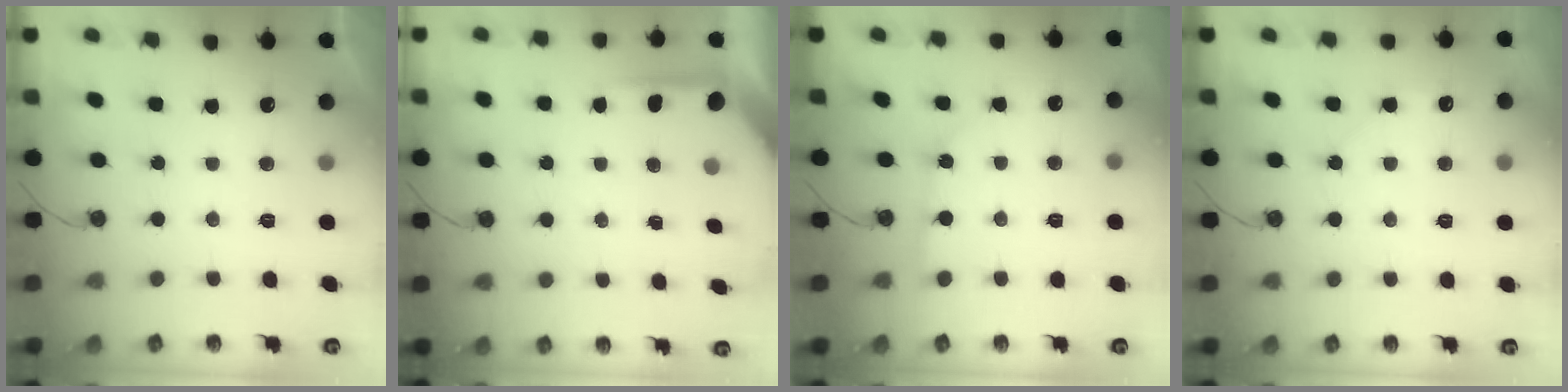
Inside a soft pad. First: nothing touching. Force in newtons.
{"total": 4.5, "press": 4.5, "slide": 0.2}
{"total": 2.2, "press": 2.2, "slide": 0.2}
{"total": 5.9, "press": 5.9, "slide": 0.7}